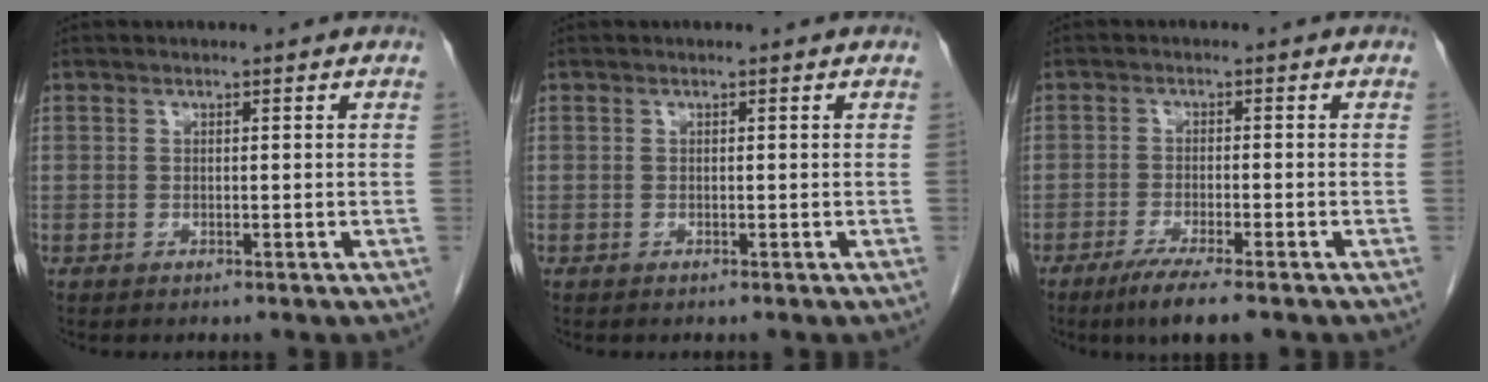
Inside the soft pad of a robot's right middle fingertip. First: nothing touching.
{"total": 0.0}
{"total": 6.1, "force": [-4.2, 0.3, 4.4], "torque": [-0.074, -0.015, -0.070]}